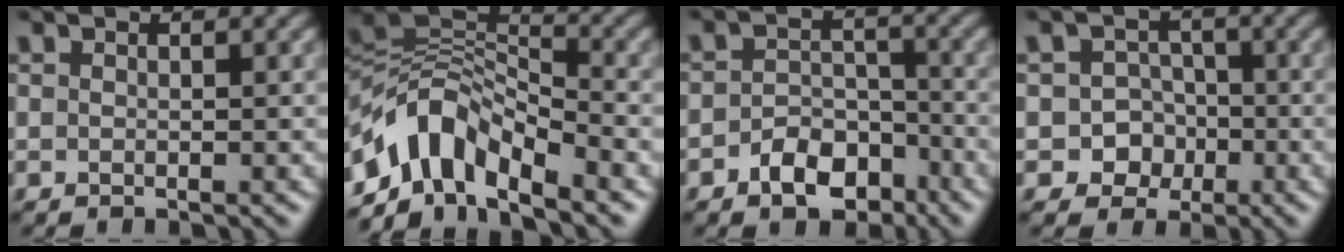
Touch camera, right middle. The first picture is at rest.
{"total": 8.0, "force": [-5.1, 3.8, 4.8], "torque": [-0.078, 0.010, -0.107]}
{"total": 4.3, "force": [-2.5, 2.7, 2.2], "torque": [-0.031, 0.004, -0.046]}
{"total": 4.2, "force": [-1.6, 3.8, 0.9], "torque": [0.018, 0.005, -0.038]}